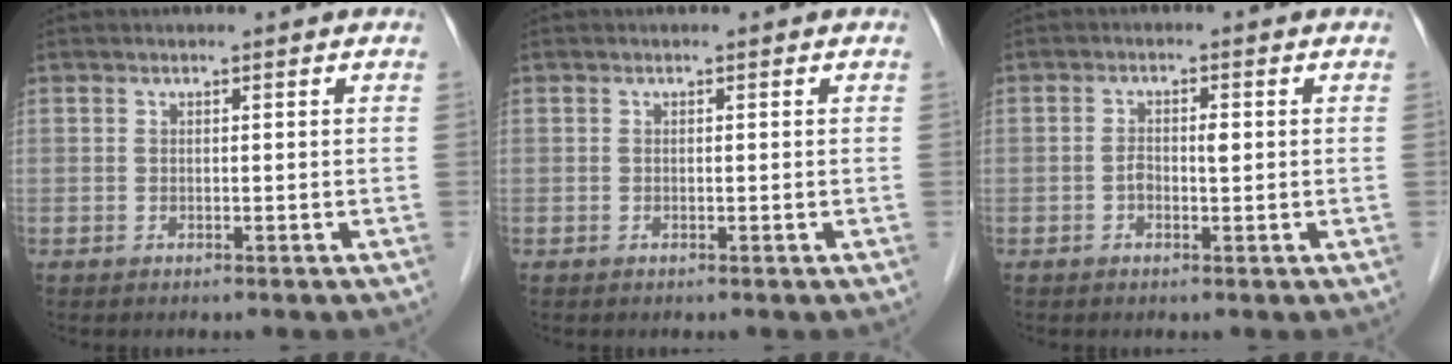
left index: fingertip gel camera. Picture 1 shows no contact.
{"total": 0.0}
{"total": 2.3, "force": [-0.2, 1.0, 2.1], "torque": [-0.035, 0.007, -0.002]}